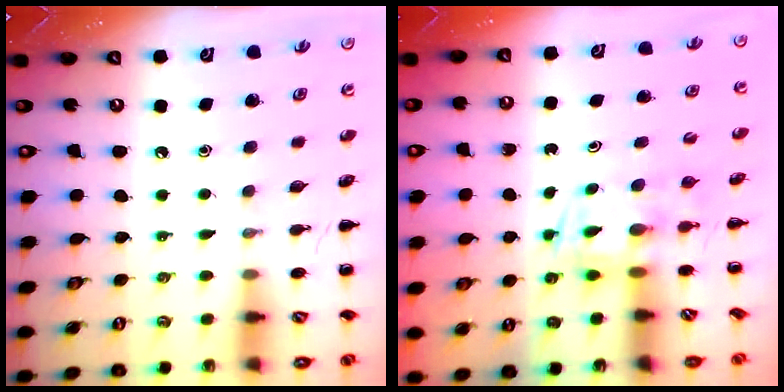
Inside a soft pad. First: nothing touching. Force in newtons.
{"total": 2.4, "press": 2.2, "slide": 1.1}